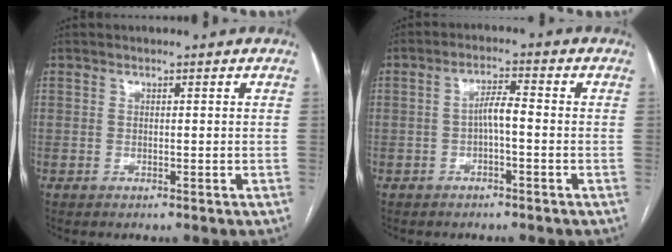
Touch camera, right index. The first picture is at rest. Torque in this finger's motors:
{"motor_torque": [0.75, -0.11, 0.32, 0.07]}